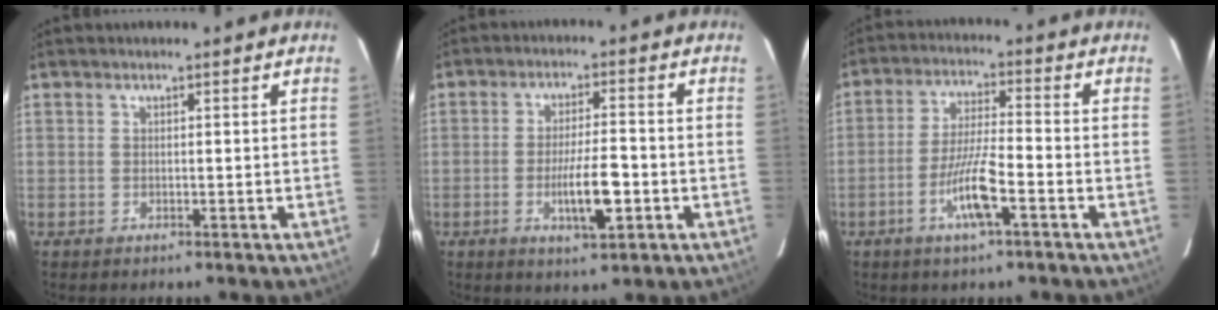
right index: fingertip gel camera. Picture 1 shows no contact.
{"total": 7.2, "force": [-2.2, 1.2, 6.8], "torque": [-0.117, -0.006, -0.036]}
{"total": 8.2, "force": [-3.5, 0.6, 7.4], "torque": [-0.145, -0.004, -0.066]}